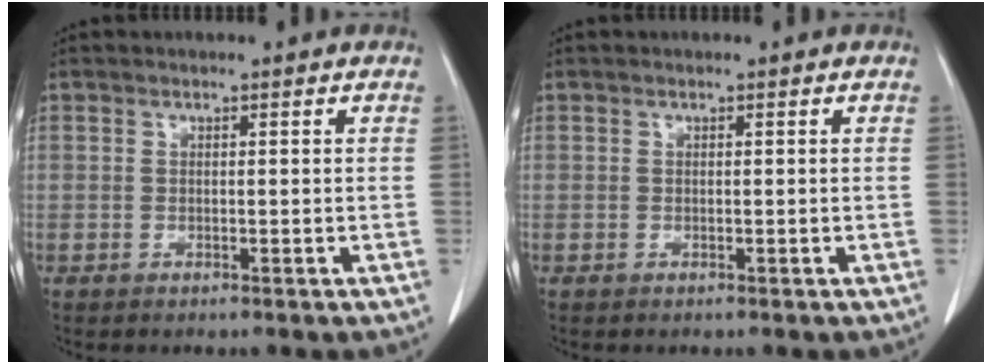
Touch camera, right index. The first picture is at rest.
{"total": 0.0}